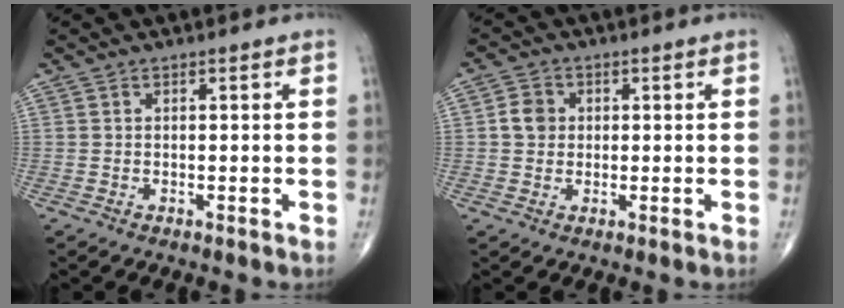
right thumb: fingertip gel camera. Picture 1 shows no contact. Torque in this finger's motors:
{"motor_torque": [-0.02, 0.02, 0.13, 0.01, 0.04]}